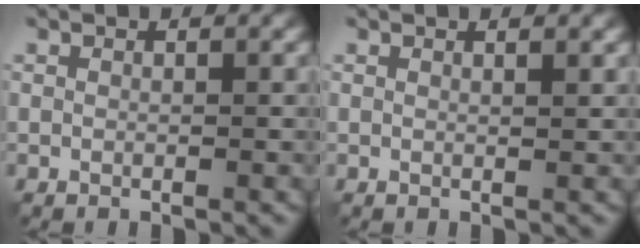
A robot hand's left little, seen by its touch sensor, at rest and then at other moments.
{"total": 1.2, "force": [0.8, 0.4, 0.8], "torque": [-0.006, 0.004, 0.003]}